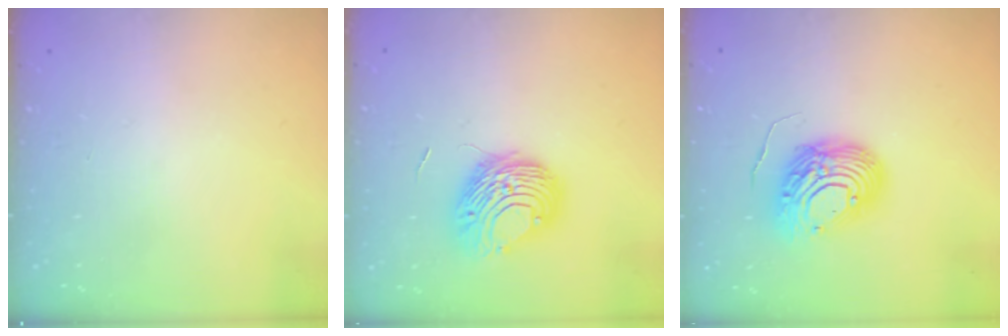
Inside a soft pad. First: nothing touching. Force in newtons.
{"total": 9.8, "press": 9.7, "slide": 1.2}
{"total": 12.0, "press": 12.0, "slide": 1.1}